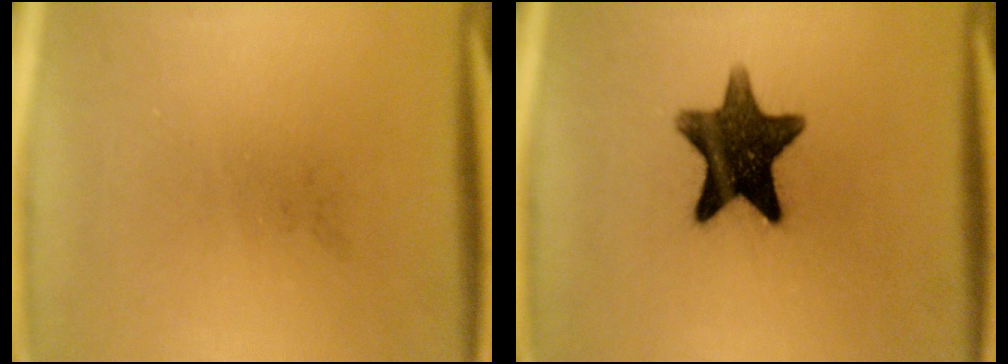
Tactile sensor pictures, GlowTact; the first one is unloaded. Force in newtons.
{"total": 13.1}